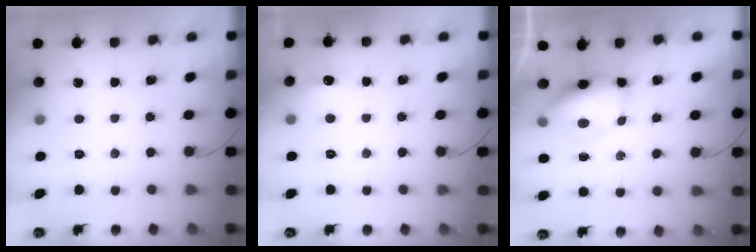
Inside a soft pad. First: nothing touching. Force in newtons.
{"total": 5.4, "press": 5.3, "slide": 1.1}
{"total": 8.4, "press": 8.2, "slide": 1.9}